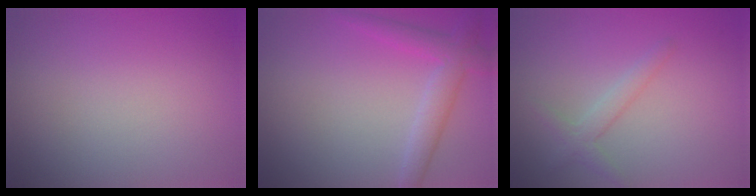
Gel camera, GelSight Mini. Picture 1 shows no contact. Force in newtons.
{"total": 3.0, "press": 3.0, "slide": 0.0}
{"total": 1.7, "press": 1.7, "slide": 0.2}